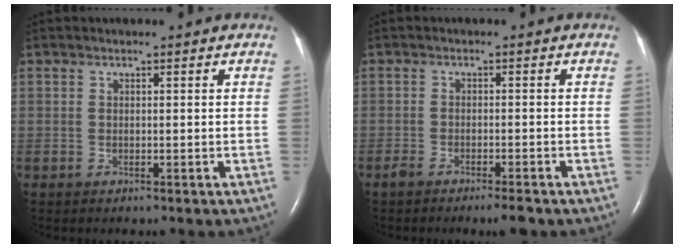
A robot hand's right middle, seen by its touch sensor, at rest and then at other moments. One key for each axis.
{"total": 3.5, "fx": -2.7, "fy": 0.4, "fz": 2.1, "tx": -0.040, "ty": -0.005, "tz": -0.046}